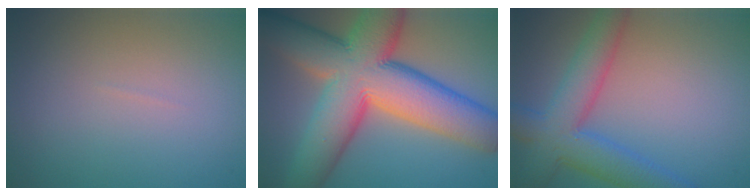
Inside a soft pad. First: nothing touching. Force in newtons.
{"total": 15.2, "press": 15.2, "slide": 0.9}
{"total": 7.0, "press": 7.0, "slide": 0.3}